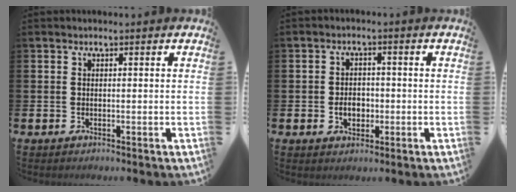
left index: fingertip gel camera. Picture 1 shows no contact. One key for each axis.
{"total": 3.1, "fx": -0.7, "fy": 2.3, "fz": 1.9, "tx": -0.024, "ty": -0.003, "tz": -0.020}